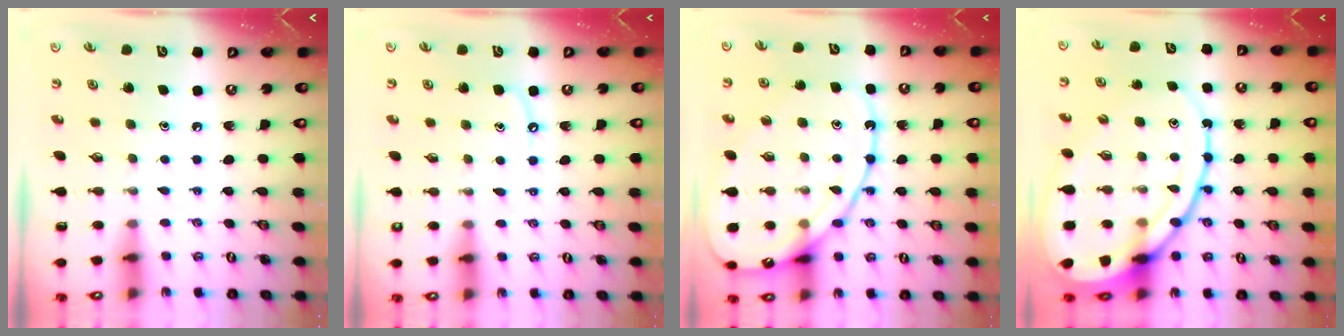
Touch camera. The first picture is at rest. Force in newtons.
{"total": 6.6, "press": 6.5, "slide": 0.6}
{"total": 15.1, "press": 15.0, "slide": 1.4}
{"total": 20.4, "press": 20.3, "slide": 2.1}